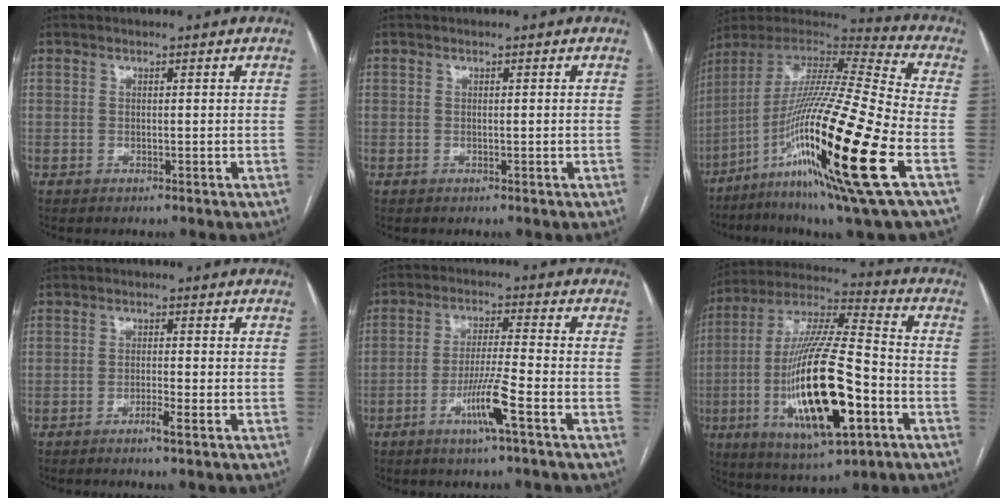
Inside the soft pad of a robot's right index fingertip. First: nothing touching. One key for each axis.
{"total": 0.0}
{"total": 27.4, "fx": -9.2, "fy": 0.5, "fz": 25.8, "tx": -0.472, "ty": -0.048, "tz": -0.169}
{"total": 2.3, "fx": -1.3, "fy": -0.3, "fz": 1.9, "tx": -0.034, "ty": -0.003, "tz": -0.024}
{"total": 7.4, "fx": -3.6, "fy": -0.7, "fz": 6.5, "tx": -0.125, "ty": -0.007, "tz": -0.070}
{"total": 22.0, "fx": -6.2, "fy": 4.6, "fz": 20.6, "tx": -0.421, "ty": -0.021, "tz": -0.103}